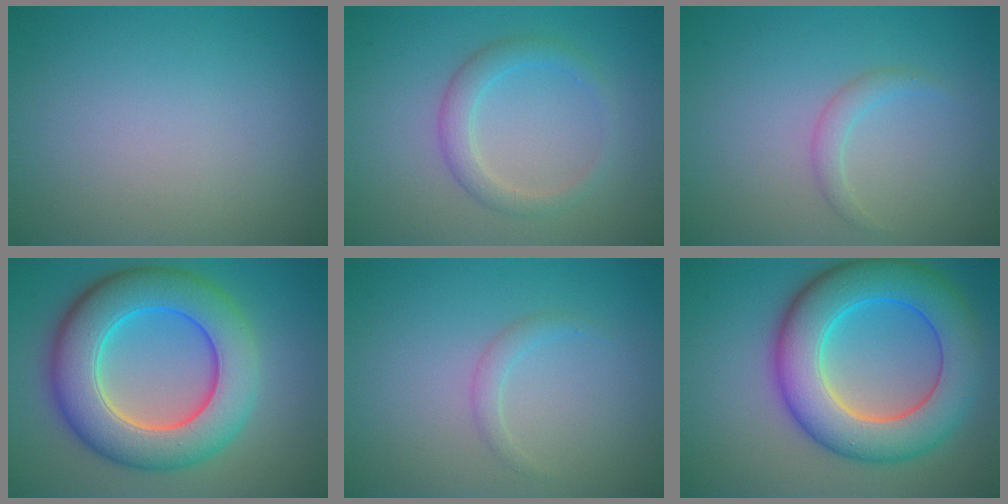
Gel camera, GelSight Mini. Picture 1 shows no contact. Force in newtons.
{"total": 2.4, "press": 2.4, "slide": 0.1}
{"total": 1.3, "press": 1.3, "slide": 0.1}
{"total": 10.3, "press": 10.3, "slide": 0.3}
{"total": 1.1, "press": 1.1, "slide": 0.2}
{"total": 10.2, "press": 10.2, "slide": 0.2}